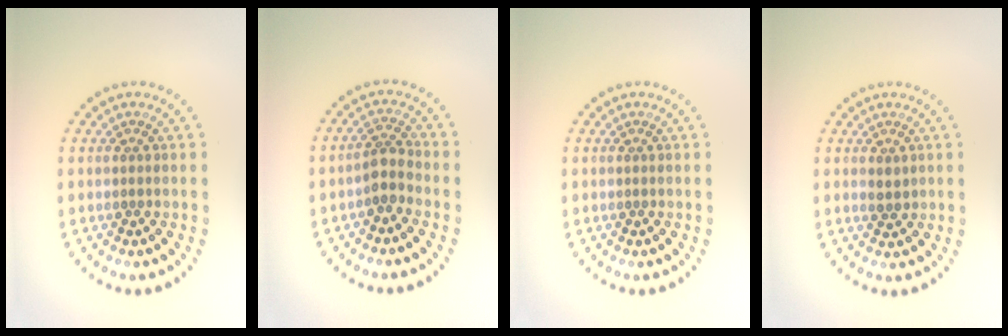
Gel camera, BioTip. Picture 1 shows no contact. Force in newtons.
{"total": 2.1, "press": 1.7, "slide": 1.1}
{"total": 0.0}
{"total": 1.0, "press": 1.0, "slide": 0.2}